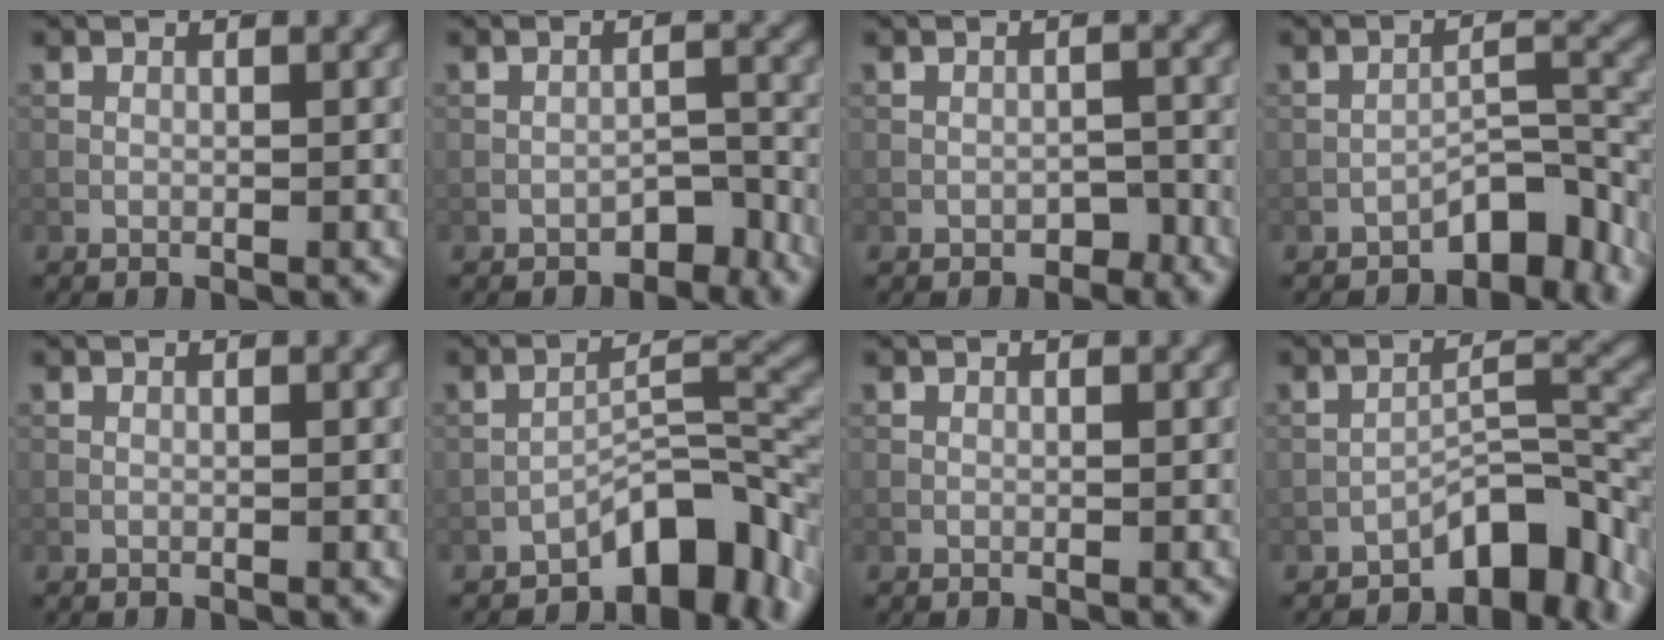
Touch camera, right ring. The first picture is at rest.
{"total": 2.2, "force": [-1.7, 1.0, 0.9], "torque": [-0.009, 0.010, -0.027]}
{"total": 1.3, "force": [-1.0, 0.7, 0.5], "torque": [-0.005, 0.003, -0.016]}
{"total": 4.9, "force": [-3.7, 1.8, 2.7], "torque": [-0.026, 0.014, -0.059]}
{"total": 0.0}
{"total": 7.3, "force": [-4.8, 2.7, 4.7], "torque": [-0.054, 0.019, -0.078]}
{"total": 0.0}
{"total": 6.3, "force": [-4.4, 2.3, 3.9], "torque": [-0.041, 0.017, -0.069]}